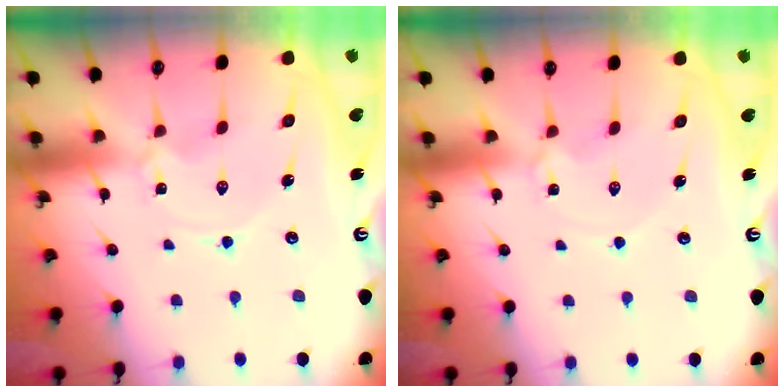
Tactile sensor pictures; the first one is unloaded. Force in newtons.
{"total": 2.2, "press": 2.2, "slide": 0.2}